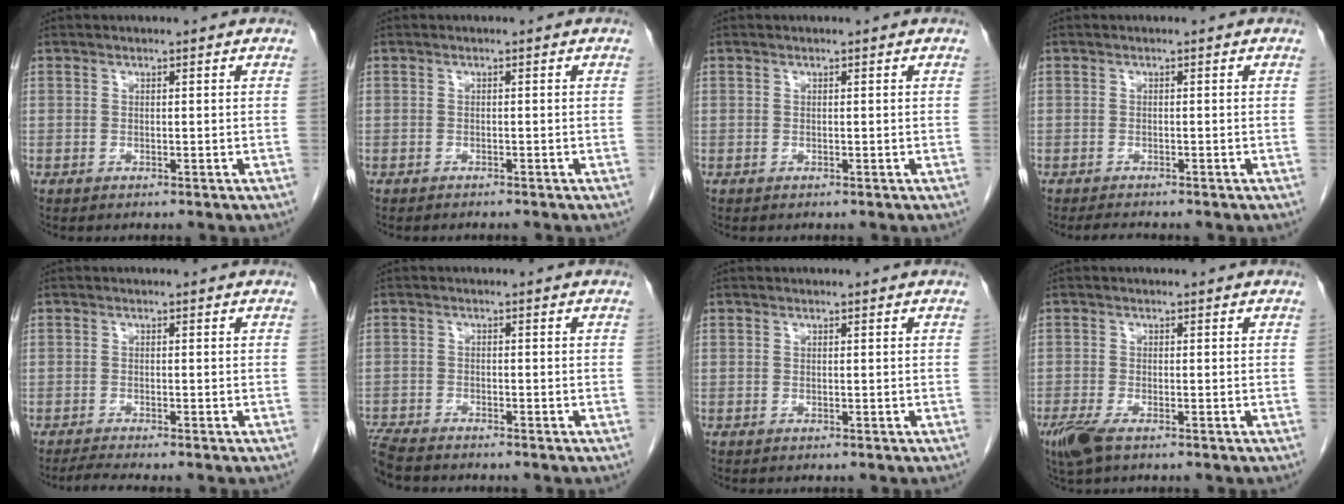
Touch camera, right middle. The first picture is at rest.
{"total": 1.1, "force": [-1.0, 0.2, 0.2], "torque": [-0.003, -0.001, -0.014]}
{"total": 0.0}
{"total": 1.9, "force": [-1.7, 0.2, 0.8], "torque": [-0.018, -0.007, -0.025]}
{"total": 2.0, "force": [-1.7, -0.7, 0.7], "torque": [-0.024, -0.010, -0.035]}
{"total": 6.1, "force": [-5.6, 1.1, 2.1], "torque": [-0.036, -0.017, -0.102]}
{"total": 0.0}
{"total": 3.9, "force": [-2.5, 1.1, 2.8], "torque": [-0.064, -0.010, -0.046]}